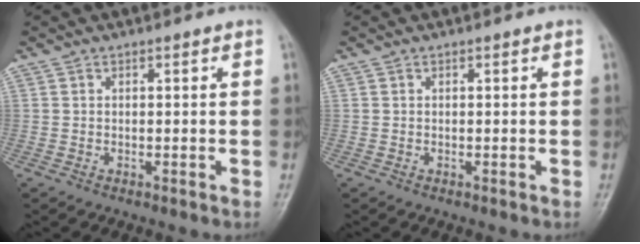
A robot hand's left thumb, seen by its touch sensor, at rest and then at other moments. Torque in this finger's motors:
{"motor_torque": [-0.01, 0.01, -0.08, -0.09, 0.00]}